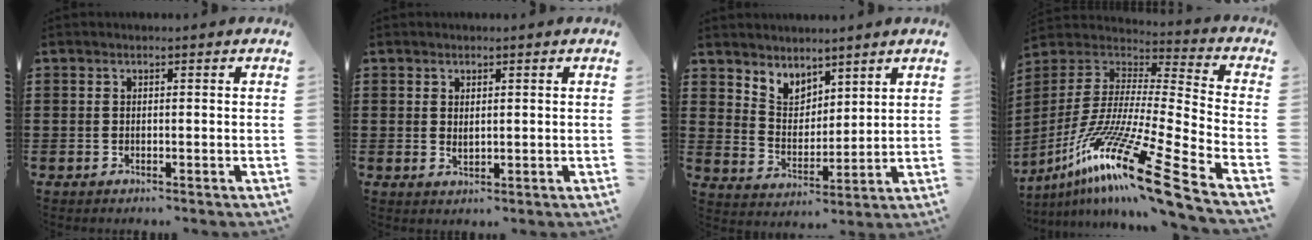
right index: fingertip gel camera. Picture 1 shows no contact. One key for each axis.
{"total": 1.2, "fx": 0.7, "fy": 0.7, "fz": 0.7, "tx": -0.015, "ty": 0.005, "tz": 0.013}
{"total": 4.5, "fx": 4.0, "fy": 2.1, "fz": -0.4, "tx": -0.015, "ty": -0.016, "tz": 0.074}
{"total": 19.9, "fx": -13.5, "fy": 1.4, "fz": 14.6, "tx": -0.289, "ty": 0.023, "tz": -0.245}